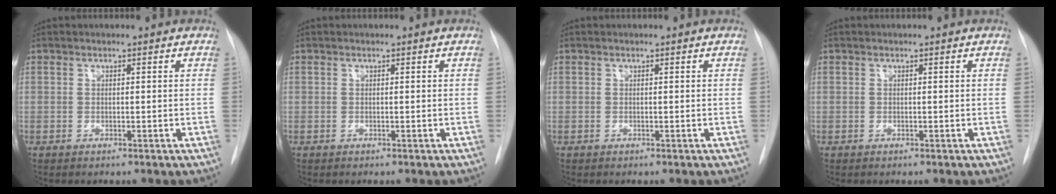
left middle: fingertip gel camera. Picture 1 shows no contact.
{"total": 0.0}
{"total": 0.0}
{"total": 0.0}